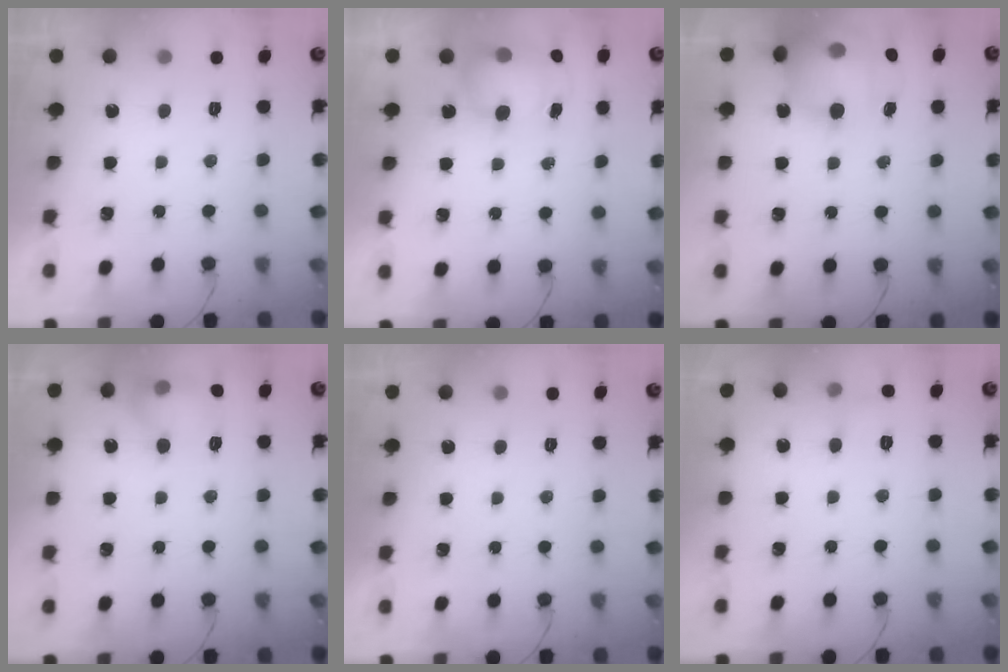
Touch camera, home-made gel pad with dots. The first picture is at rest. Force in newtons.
{"total": 8.2, "press": 8.1, "slide": 1.3}
{"total": 18.0, "press": 17.7, "slide": 2.9}
{"total": 10.7, "press": 10.7, "slide": 0.8}
{"total": 0.0}
{"total": 3.7, "press": 3.5, "slide": 1.2}